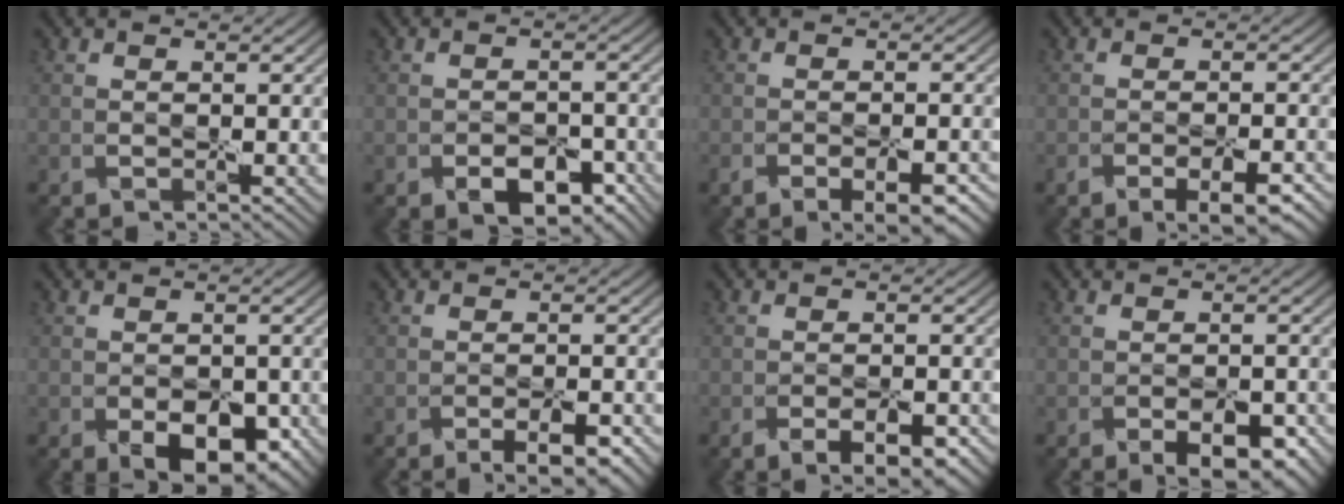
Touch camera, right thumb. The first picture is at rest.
{"total": 4.2, "force": [-2.7, 2.2, 2.3], "torque": [-0.023, 0.000, -0.037]}
{"total": 5.3, "force": [-3.5, 1.7, 3.7], "torque": [-0.044, -0.006, -0.048]}
{"total": 4.8, "force": [-3.3, 1.2, 3.2], "torque": [-0.037, -0.001, -0.046]}
{"total": 5.3, "force": [-2.5, 2.9, 3.6], "torque": [-0.051, -0.011, -0.029]}
{"total": 3.6, "force": [-2.5, 0.5, 2.5], "torque": [-0.026, 0.003, -0.032]}
{"total": 4.5, "force": [-2.9, 1.3, 3.2], "torque": [-0.038, 0.002, -0.037]}
{"total": 4.1, "force": [-2.5, 1.6, 2.9], "torque": [-0.032, -0.001, -0.026]}